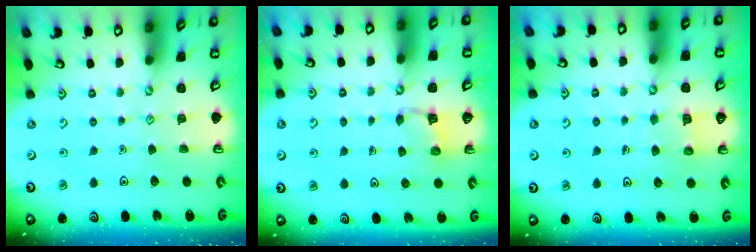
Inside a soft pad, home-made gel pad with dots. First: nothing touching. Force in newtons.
{"total": 3.0, "press": 3.0, "slide": 0.6}
{"total": 5.9, "press": 5.9, "slide": 0.3}